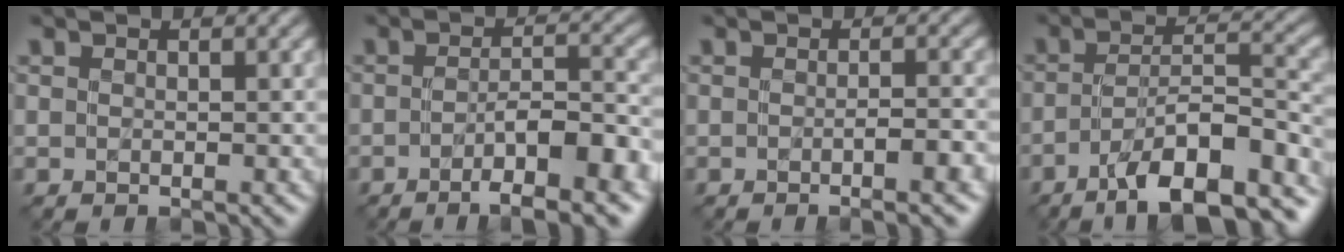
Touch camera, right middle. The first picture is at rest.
{"total": 7.1, "force": [-3.4, 1.7, 6.0], "torque": [-0.084, 0.008, -0.052]}
{"total": 3.2, "force": [-1.1, 0.8, 2.9], "torque": [-0.031, 0.005, -0.013]}
{"total": 12.0, "force": [-8.0, 3.7, 8.2], "torque": [-0.130, 0.012, -0.125]}